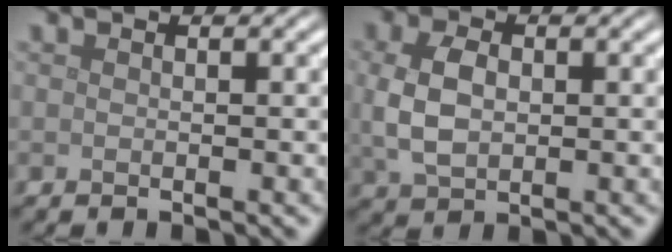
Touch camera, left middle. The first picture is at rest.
{"total": 4.5, "force": [0.2, 3.0, 3.3], "torque": [-0.080, 0.001, 0.008]}